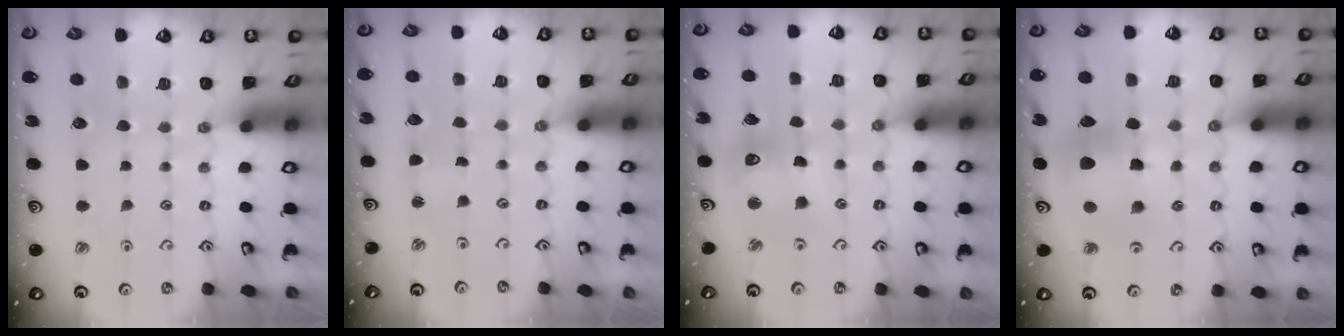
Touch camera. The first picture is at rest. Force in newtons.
{"total": 1.5, "press": 1.5, "slide": 0.3}
{"total": 10.4, "press": 10.3, "slide": 1.4}
{"total": 8.9, "press": 8.8, "slide": 1.3}